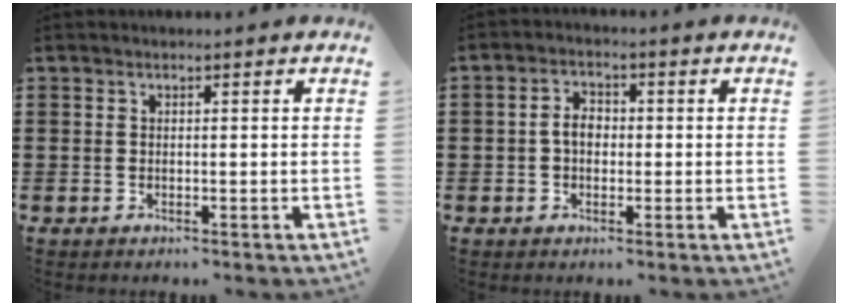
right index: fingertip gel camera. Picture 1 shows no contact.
{"total": 3.1, "force": [-0.3, 2.0, 2.4], "torque": [-0.049, 0.006, -0.008]}